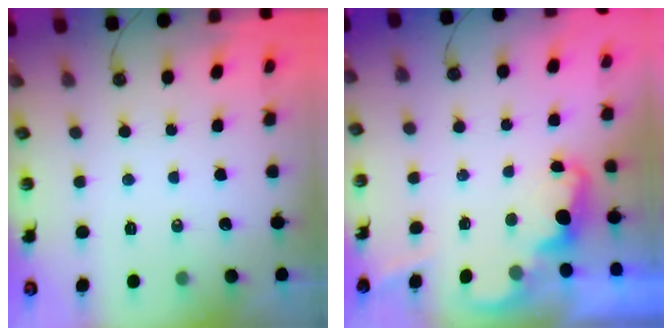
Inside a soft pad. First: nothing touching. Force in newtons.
{"total": 2.2, "press": 2.1, "slide": 0.5}